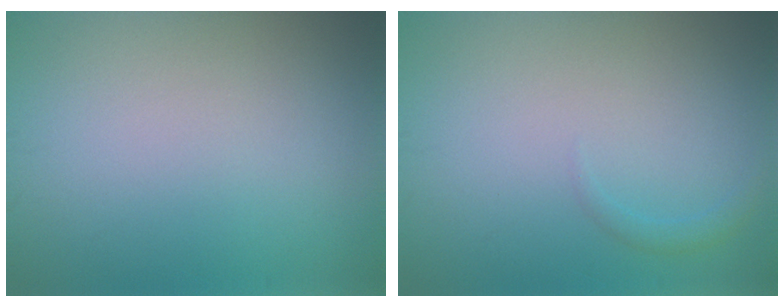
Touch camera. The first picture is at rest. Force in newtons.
{"total": 0.9, "press": 0.9, "slide": 0.1}